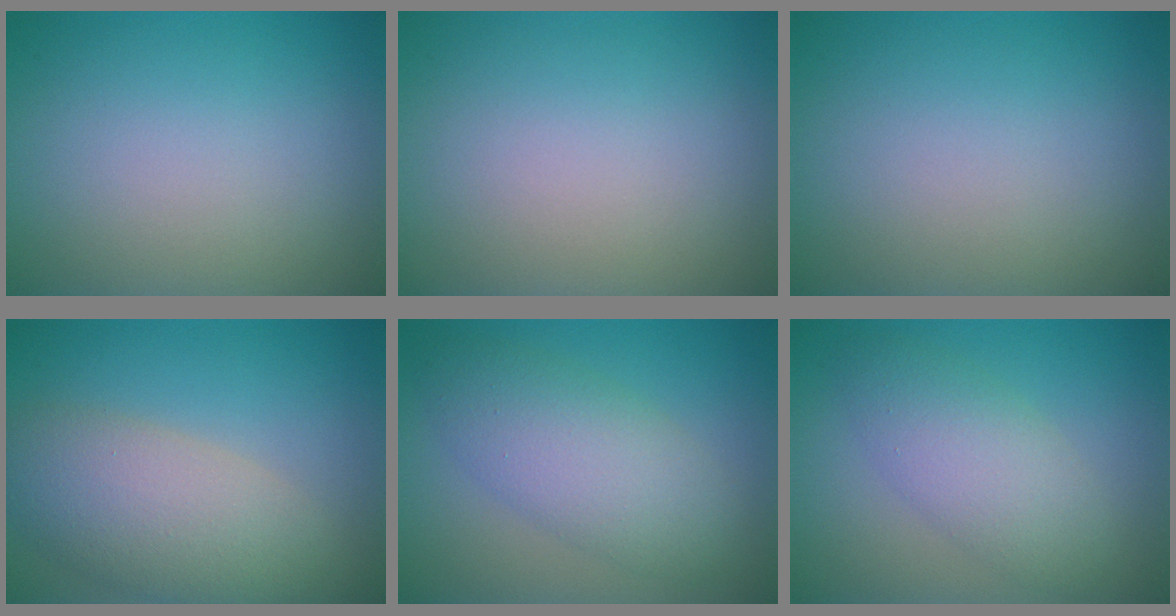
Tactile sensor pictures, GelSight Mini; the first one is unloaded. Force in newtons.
{"total": 0.0}
{"total": 0.0}
{"total": 6.9, "press": 6.9, "slide": 0.6}
{"total": 5.5, "press": 5.5, "slide": 0.1}
{"total": 4.4, "press": 4.4, "slide": 0.2}